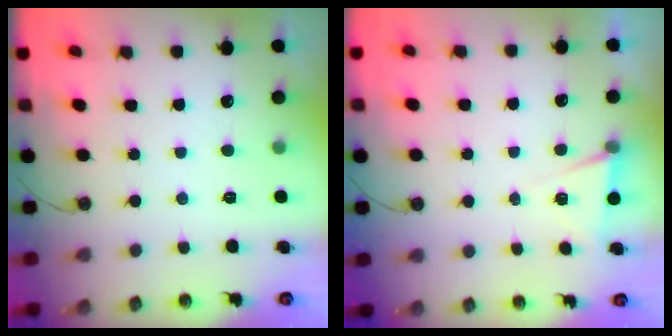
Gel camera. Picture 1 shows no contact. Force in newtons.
{"total": 5.2, "press": 2.7, "slide": 4.5}